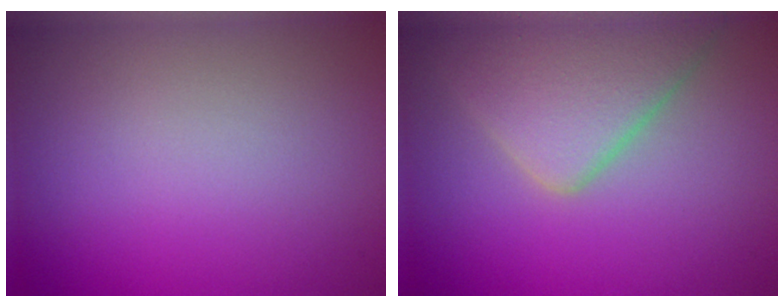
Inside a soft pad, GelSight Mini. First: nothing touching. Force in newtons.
{"total": 6.0, "press": 6.0, "slide": 0.4}